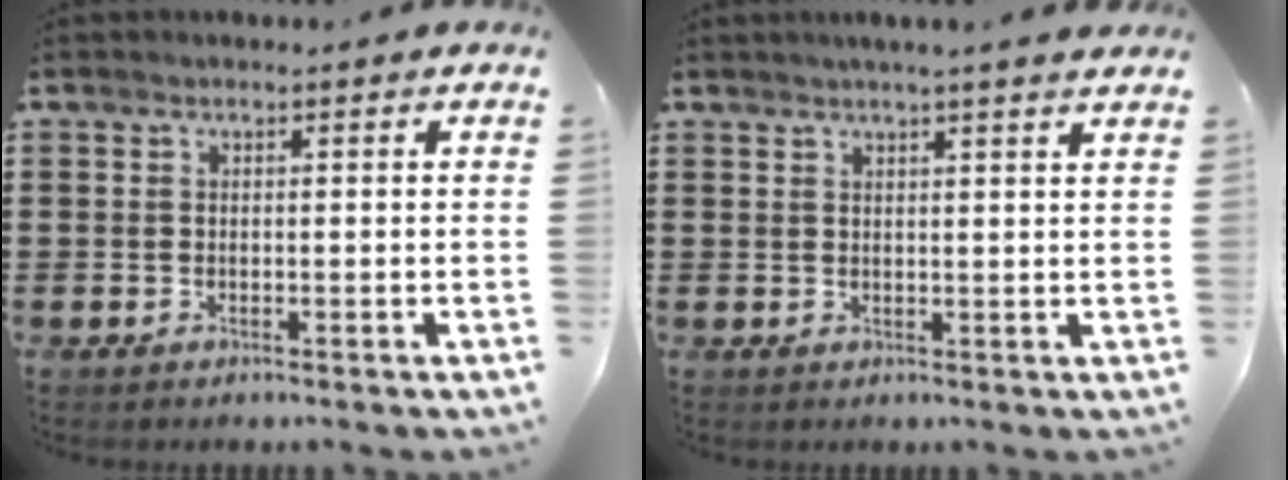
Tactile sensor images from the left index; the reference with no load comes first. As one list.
[{"total": 2.2, "force": [2.0, -0.4, 1.0], "torque": [-0.023, -0.001, 0.038]}]